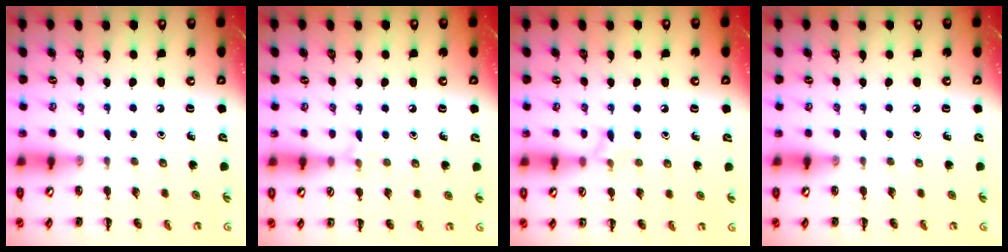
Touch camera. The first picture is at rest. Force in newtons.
{"total": 5.3, "press": 5.0, "slide": 1.7}
{"total": 6.4, "press": 6.2, "slide": 1.9}
{"total": 0.0}